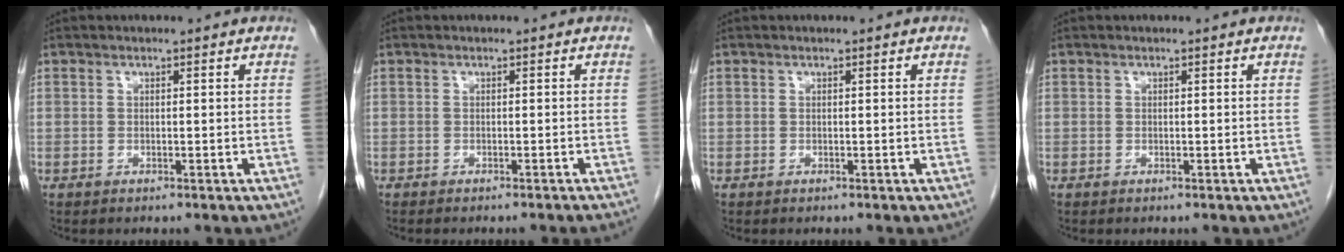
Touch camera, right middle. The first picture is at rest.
{"total": 3.2, "force": [-2.9, -0.6, 1.3], "torque": [-0.012, 0.002, -0.033]}
{"total": 0.0}
{"total": 0.0}